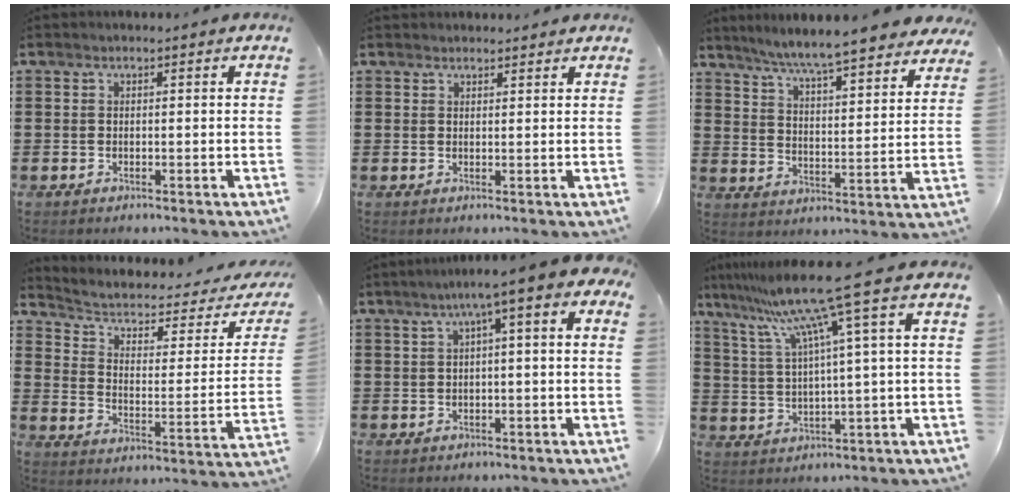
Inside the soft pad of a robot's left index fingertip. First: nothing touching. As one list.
[{"total": 1.4, "force": [1.4, 0.3, 0.1], "torque": [-0.004, 0.001, 0.027]}, {"total": 6.7, "force": [6.2, -0.5, 2.4], "torque": [-0.074, -0.045, 0.104]}, {"total": 3.6, "force": [2.0, 1.7, 2.5], "torque": [-0.063, -0.017, 0.025]}, {"total": 4.3, "force": [0.6, 0.2, 4.2], "torque": [-0.084, -0.003, 0.002]}, {"total": 11.7, "force": [6.1, -0.8, 9.9], "torque": [-0.223, -0.026, 0.087]}]